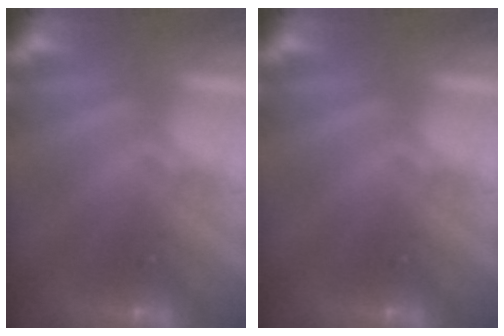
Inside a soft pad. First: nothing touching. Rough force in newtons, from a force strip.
{"total": 0.0}